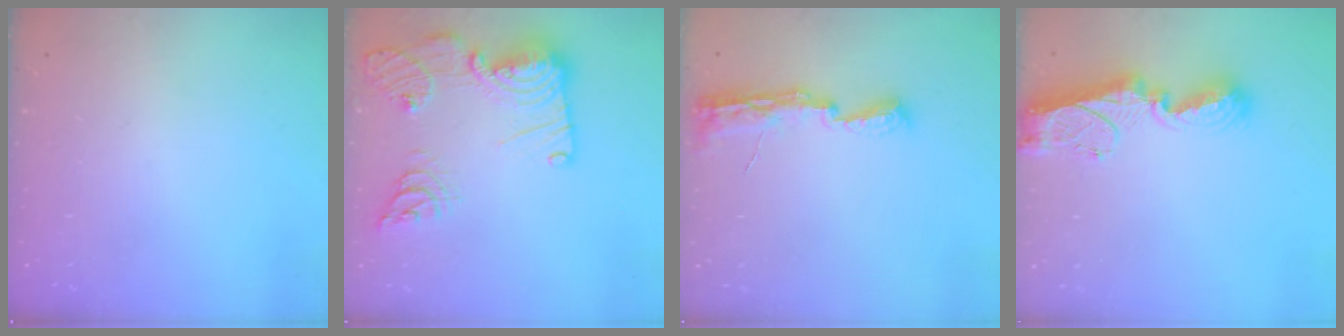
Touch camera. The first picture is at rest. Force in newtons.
{"total": 22.8, "press": 22.7, "slide": 2.3}
{"total": 8.5, "press": 8.5, "slide": 1.2}
{"total": 11.3, "press": 11.2, "slide": 1.0}